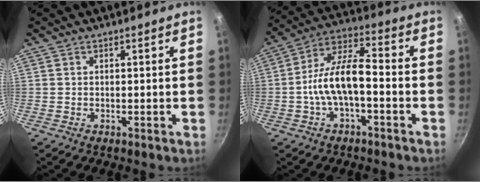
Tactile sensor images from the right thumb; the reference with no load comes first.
{"total": 11.6, "force": [-2.2, 5.0, 10.2], "torque": [-0.197, 0.047, -0.044]}